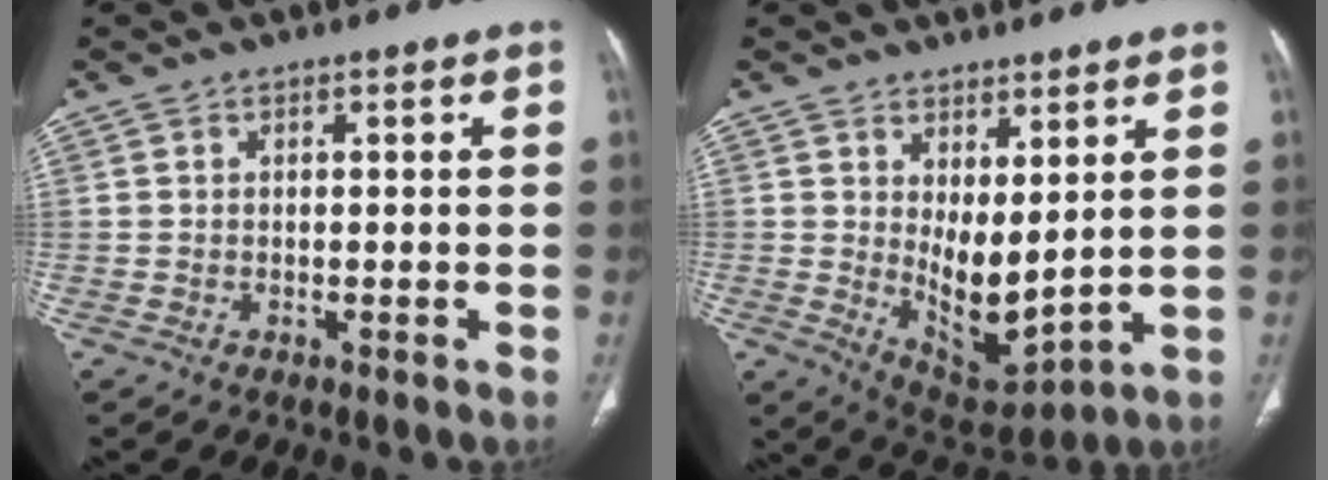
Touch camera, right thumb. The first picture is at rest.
{"total": 9.6, "force": [2.2, 4.3, 8.3], "torque": [-0.117, -0.038, 0.060]}